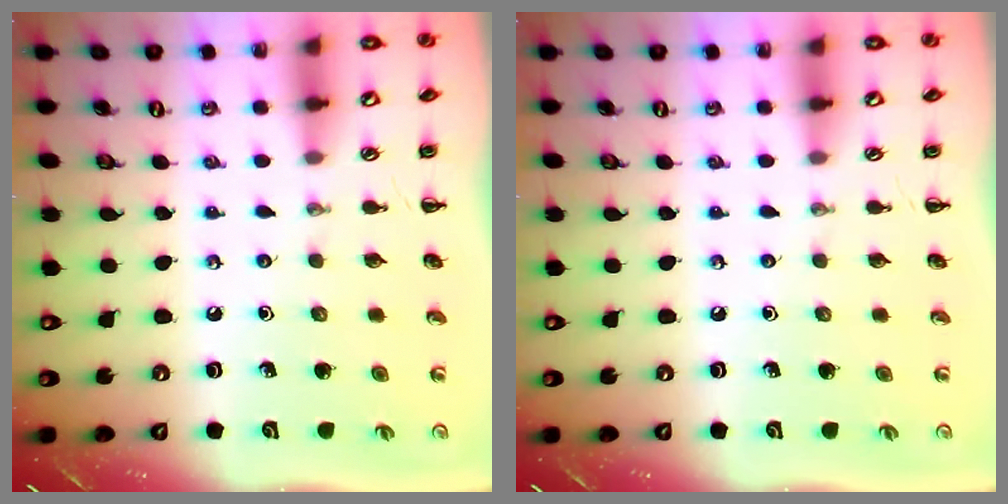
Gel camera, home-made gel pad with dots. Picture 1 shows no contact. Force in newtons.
{"total": 0.0}